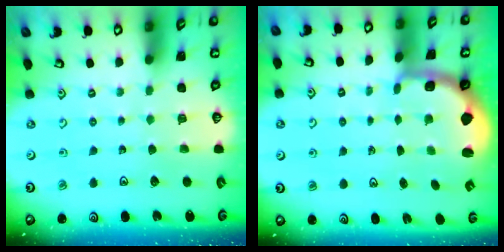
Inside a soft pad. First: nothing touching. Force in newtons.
{"total": 1.7, "press": 1.3, "slide": 1.0}